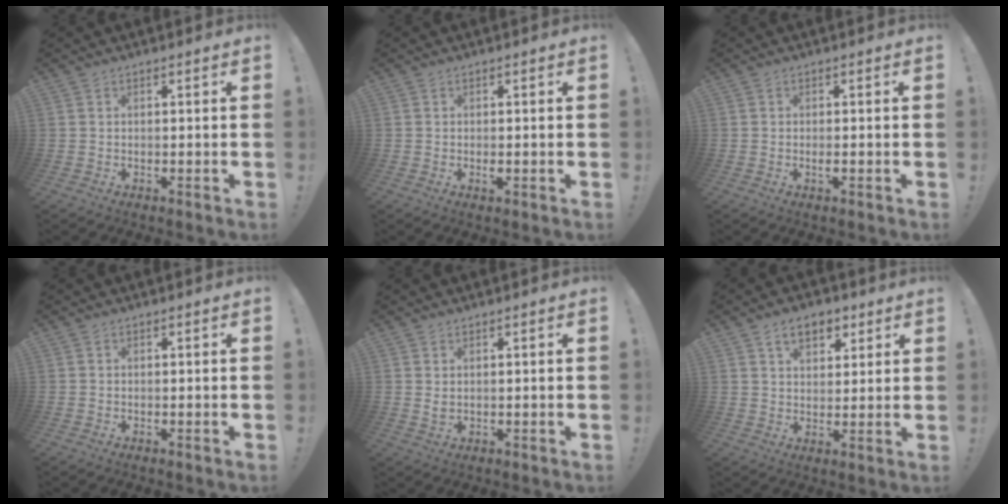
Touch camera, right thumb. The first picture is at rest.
{"total": 0.8, "force": [-0.3, 0.4, 0.7], "torque": [-0.004, -0.003, -0.006]}
{"total": 1.2, "force": [-0.3, -0.1, 1.2], "torque": [-0.012, -0.006, -0.006]}
{"total": 0.0}
{"total": 1.6, "force": [0.7, 0.8, 1.2], "torque": [-0.010, -0.005, 0.010]}
{"total": 8.4, "force": [4.5, 5.5, 4.6], "torque": [-0.060, -0.010, 0.082]}